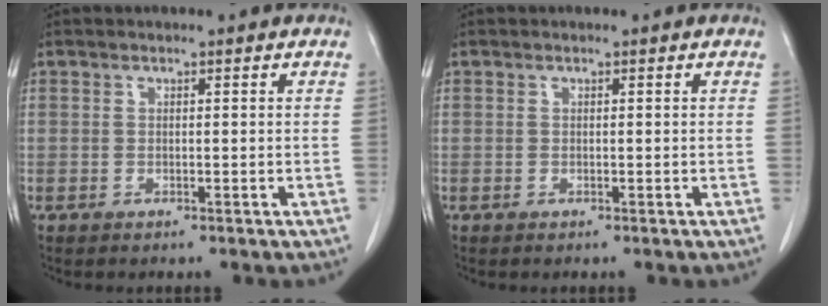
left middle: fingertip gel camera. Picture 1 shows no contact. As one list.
[{"total": 0.0}]